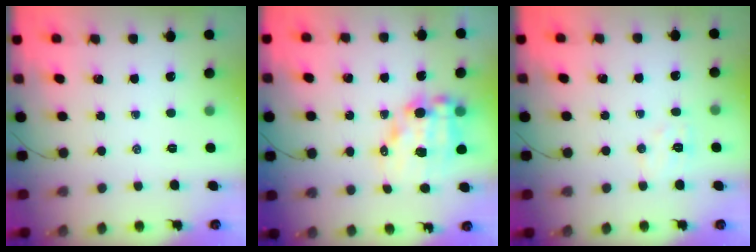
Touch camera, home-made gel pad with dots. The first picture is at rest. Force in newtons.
{"total": 11.0, "press": 10.7, "slide": 2.7}
{"total": 6.4, "press": 6.3, "slide": 1.0}